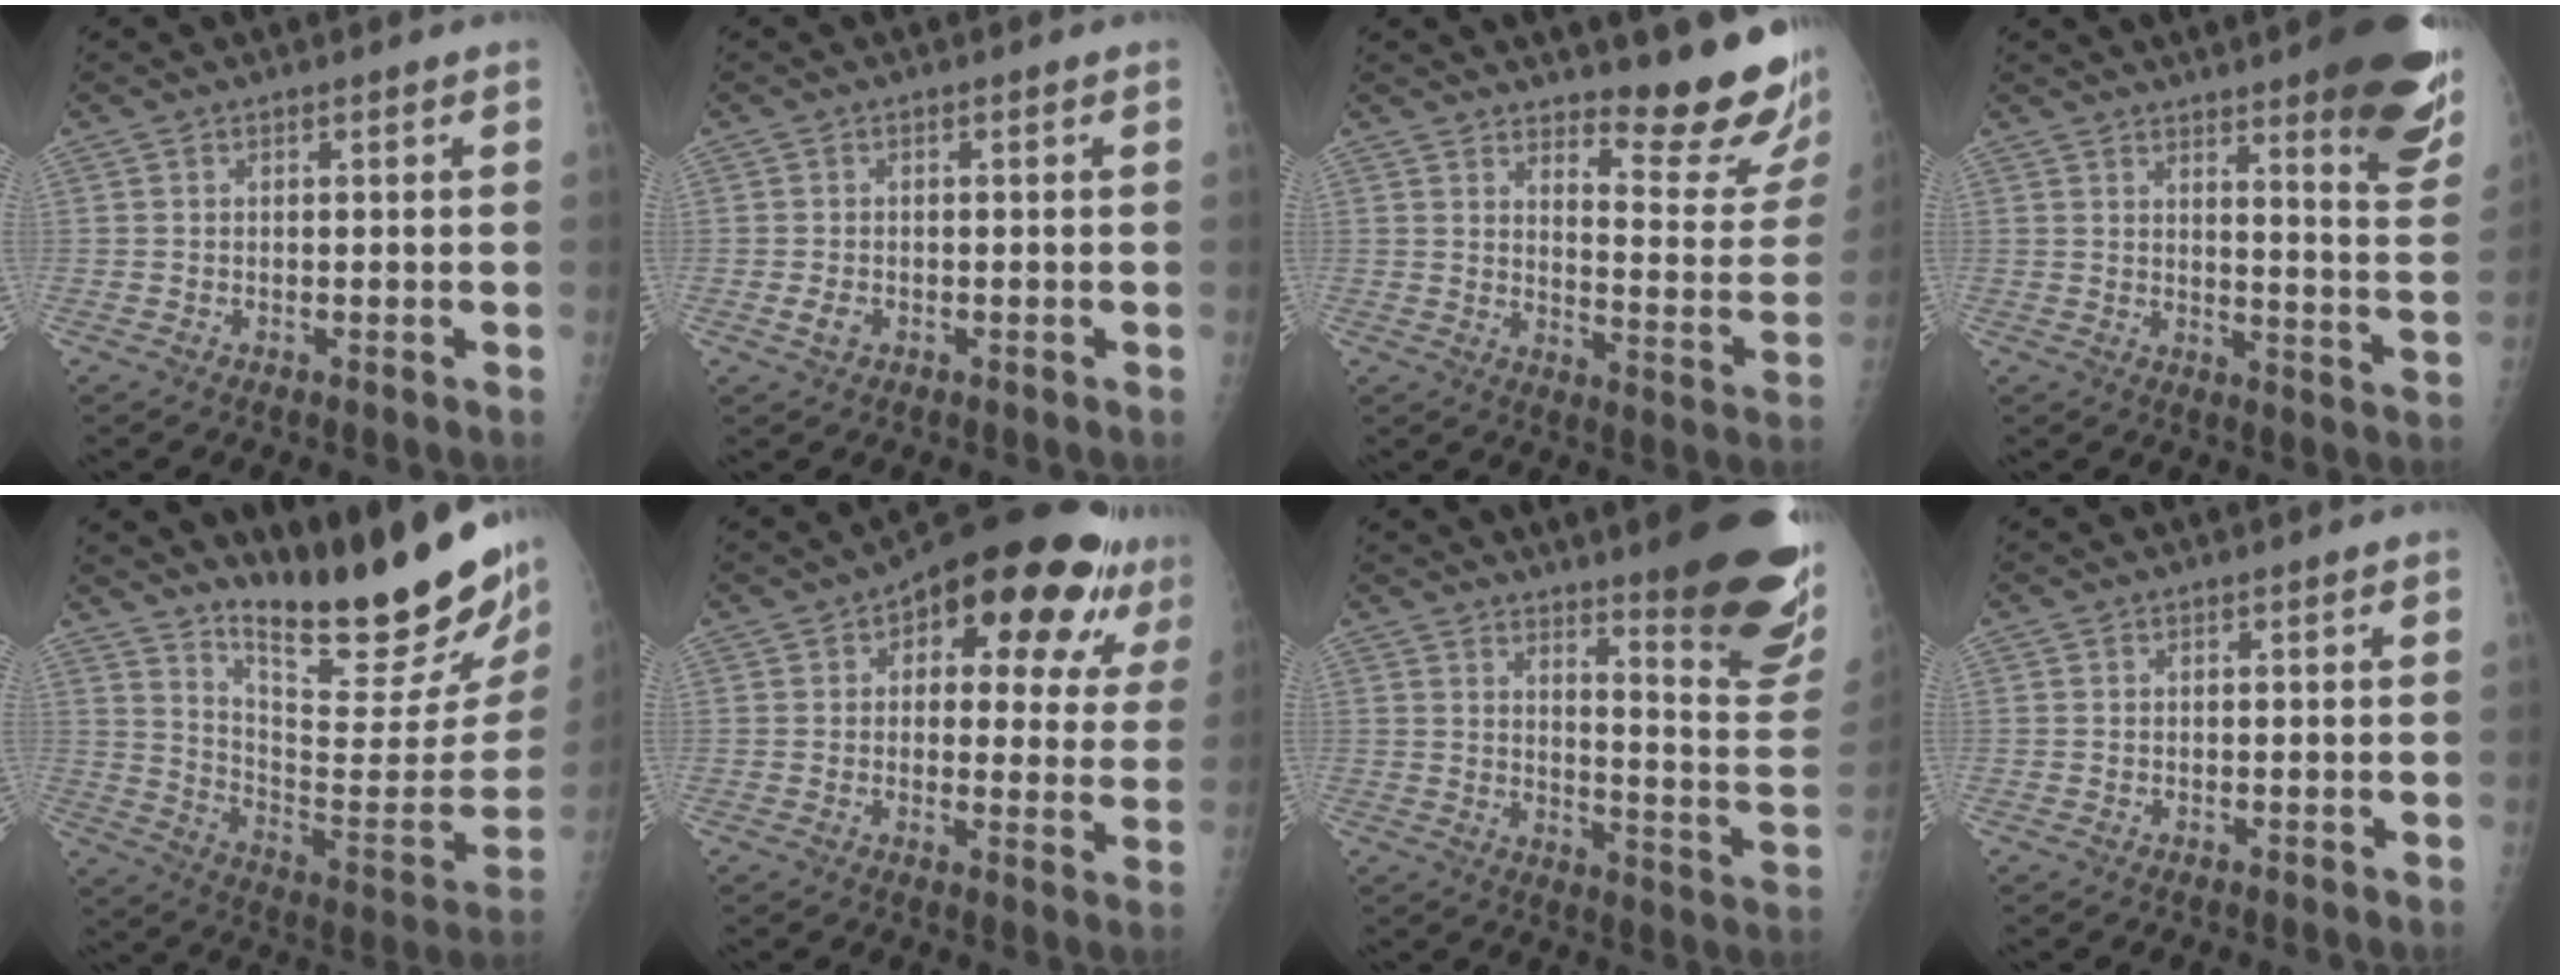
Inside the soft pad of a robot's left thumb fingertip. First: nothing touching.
{"total": 1.9, "force": [-0.6, 1.4, 1.2], "torque": [-0.020, 0.000, -0.010]}
{"total": 16.0, "force": [13.0, 2.7, 9.0], "torque": [-0.088, -0.139, 0.170]}
{"total": 20.1, "force": [12.3, 3.9, 15.5], "torque": [-0.168, -0.068, 0.154]}
{"total": 26.9, "force": [20.3, 4.3, 17.2], "torque": [-0.236, -0.143, 0.305]}
{"total": 20.1, "force": [10.0, 9.1, 14.9], "torque": [-0.155, 0.001, 0.131]}
{"total": 21.6, "force": [14.4, 3.5, 15.7], "torque": [-0.175, -0.111, 0.191]}
{"total": 0.0}